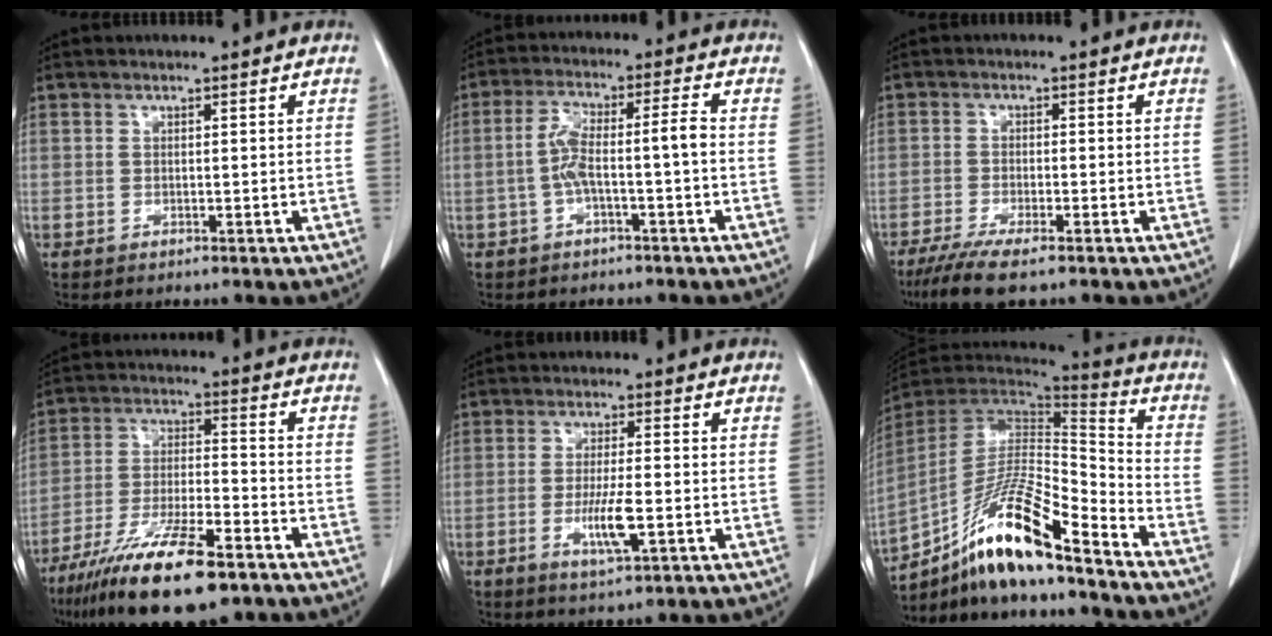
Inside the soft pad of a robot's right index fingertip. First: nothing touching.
{"total": 6.2, "force": [-1.5, 0.4, 6.0], "torque": [-0.122, 0.027, -0.025]}
{"total": 6.4, "force": [-4.6, 0.5, 4.4], "torque": [-0.077, -0.016, -0.078]}
{"total": 16.6, "force": [-11.1, 3.2, 12.0], "torque": [-0.224, -0.034, -0.198]}
{"total": 6.0, "force": [-1.7, 0.6, 5.7], "torque": [-0.111, -0.012, -0.028]}
{"total": 18.7, "force": [-13.3, 1.7, 13.0], "torque": [-0.261, -0.011, -0.241]}